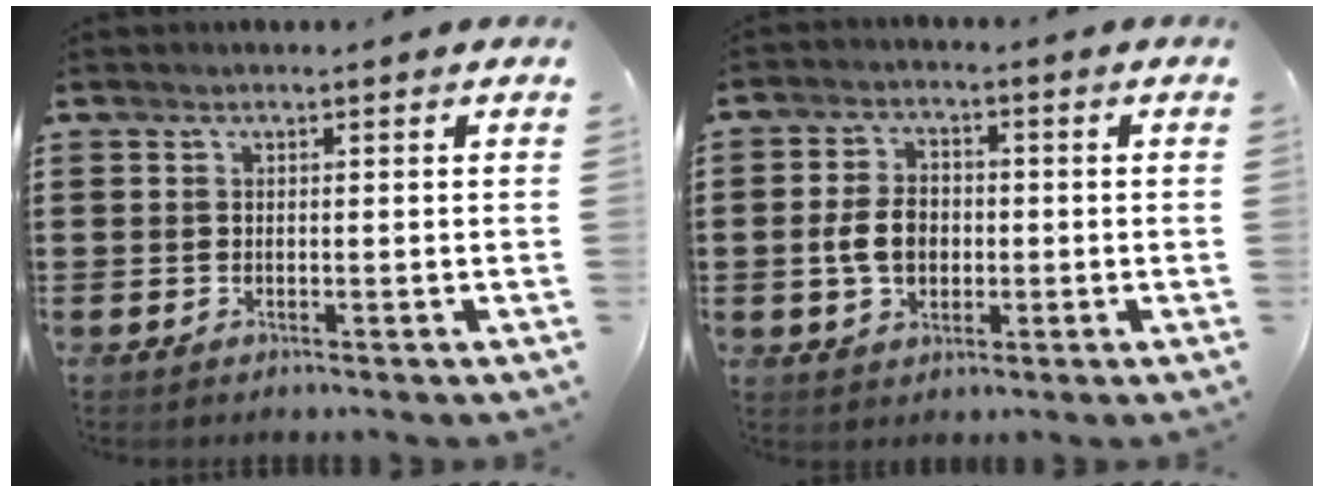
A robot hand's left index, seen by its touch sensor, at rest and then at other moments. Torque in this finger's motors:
{"motor_torque": [1.27, 0.64, 0.34, 0.06]}